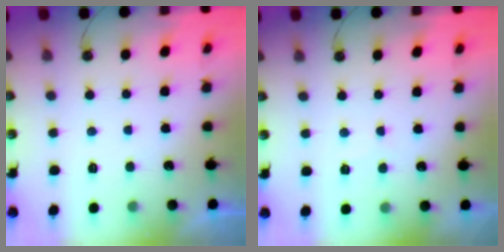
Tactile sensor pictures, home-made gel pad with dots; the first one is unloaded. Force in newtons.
{"total": 3.7, "press": 3.7, "slide": 0.6}